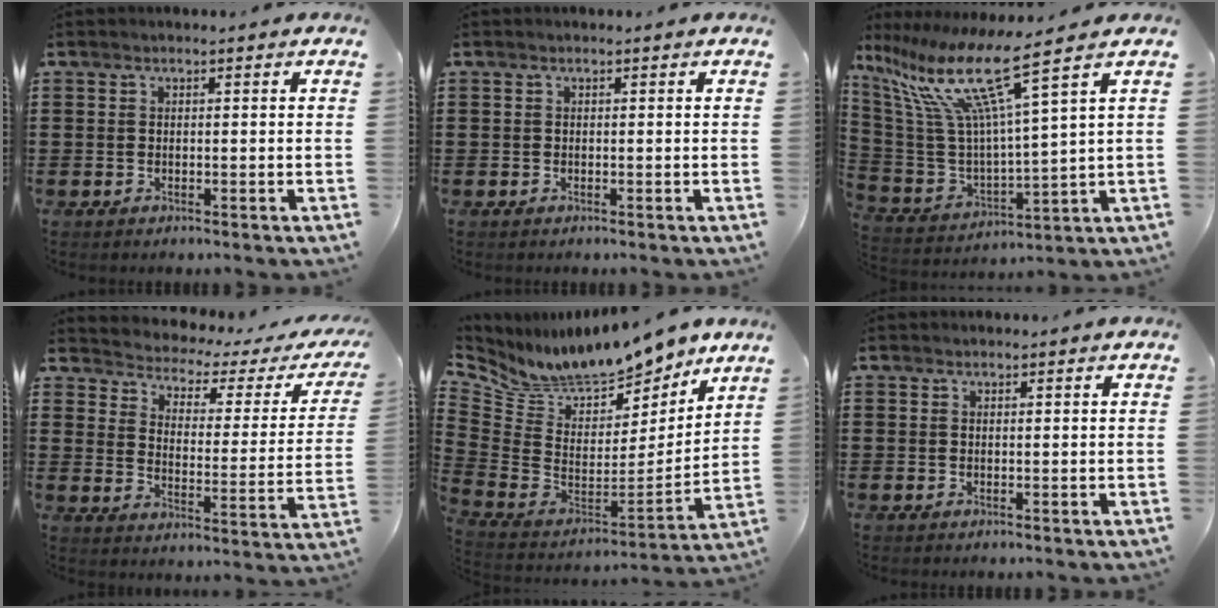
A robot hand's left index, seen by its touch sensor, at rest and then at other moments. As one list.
[{"total": 0.0}, {"total": 13.9, "force": [8.4, 2.1, 10.8], "torque": [-0.246, -0.050, 0.131]}, {"total": 2.1, "force": [1.8, 0.8, 0.8], "torque": [-0.033, -0.023, 0.019]}, {"total": 9.2, "force": [8.8, 1.8, 2.1], "torque": [-0.088, -0.071, 0.152]}, {"total": 0.0}]